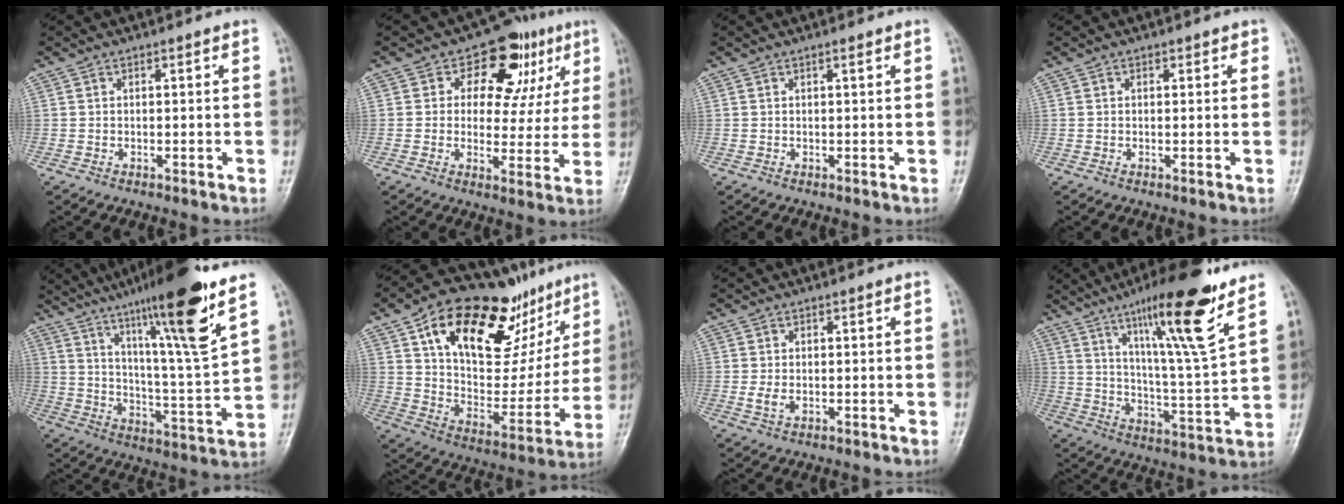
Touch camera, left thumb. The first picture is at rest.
{"total": 13.9, "force": [5.9, 9.2, 8.6], "torque": [-0.049, -0.005, 0.077]}
{"total": 0.7, "force": [0.4, 0.1, 0.5], "torque": [-0.007, -0.001, 0.006]}
{"total": 1.2, "force": [0.6, 0.9, 0.5], "torque": [0.005, -0.001, 0.003]}
{"total": 20.9, "force": [12.9, 1.2, 16.4], "torque": [-0.243, -0.058, 0.208]}
{"total": 30.3, "force": [16.2, 15.6, 20.3], "torque": [-0.263, -0.013, 0.264]}
{"total": 2.2, "force": [-0.2, 1.4, 1.6], "torque": [-0.035, -0.005, -0.004]}
{"total": 19.6, "force": [11.7, 2.1, 15.5], "torque": [-0.234, -0.058, 0.191]}